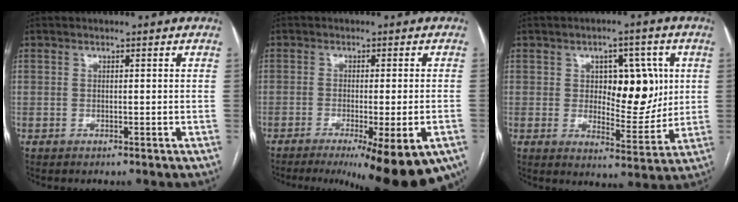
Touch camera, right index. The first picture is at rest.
{"total": 15.8, "force": [-10.7, 2.2, 11.4], "torque": [-0.102, -0.025, -0.141]}
{"total": 10.3, "force": [2.1, 5.0, 8.8], "torque": [-0.111, 0.011, 0.039]}